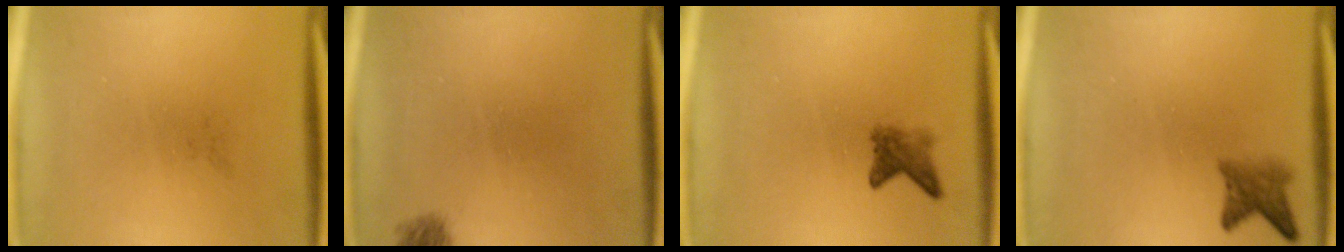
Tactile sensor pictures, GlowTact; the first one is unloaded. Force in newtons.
{"total": 1.0}
{"total": 2.3}
{"total": 2.8}